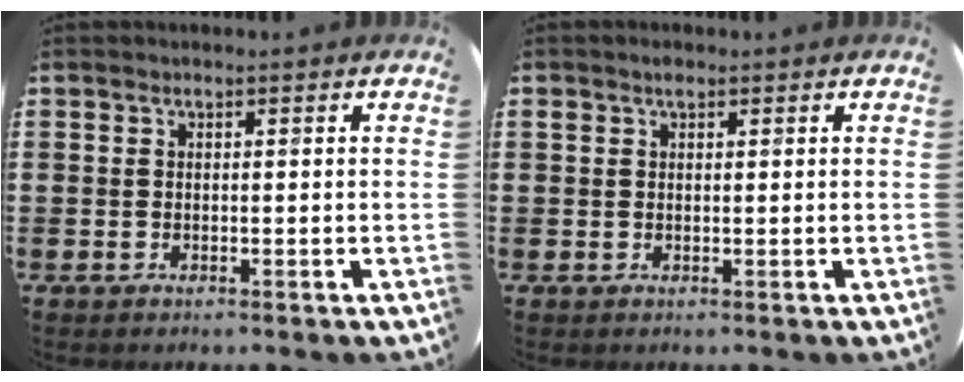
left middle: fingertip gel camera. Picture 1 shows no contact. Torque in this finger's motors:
{"motor_torque": [0.36, -0.24, 0.00, 0.00]}